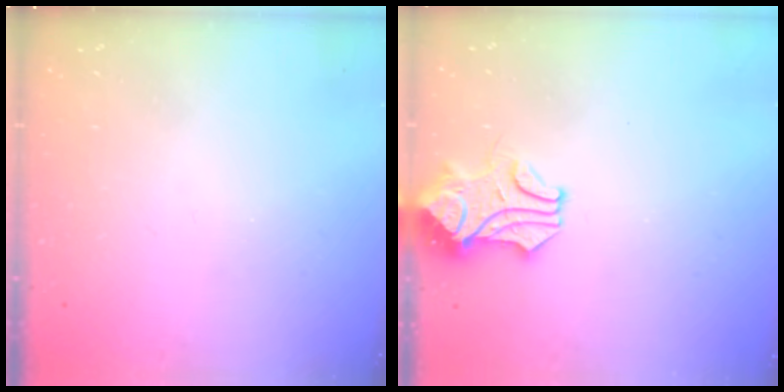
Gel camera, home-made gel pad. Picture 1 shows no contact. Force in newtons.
{"total": 1.4, "press": 1.3, "slide": 0.5}